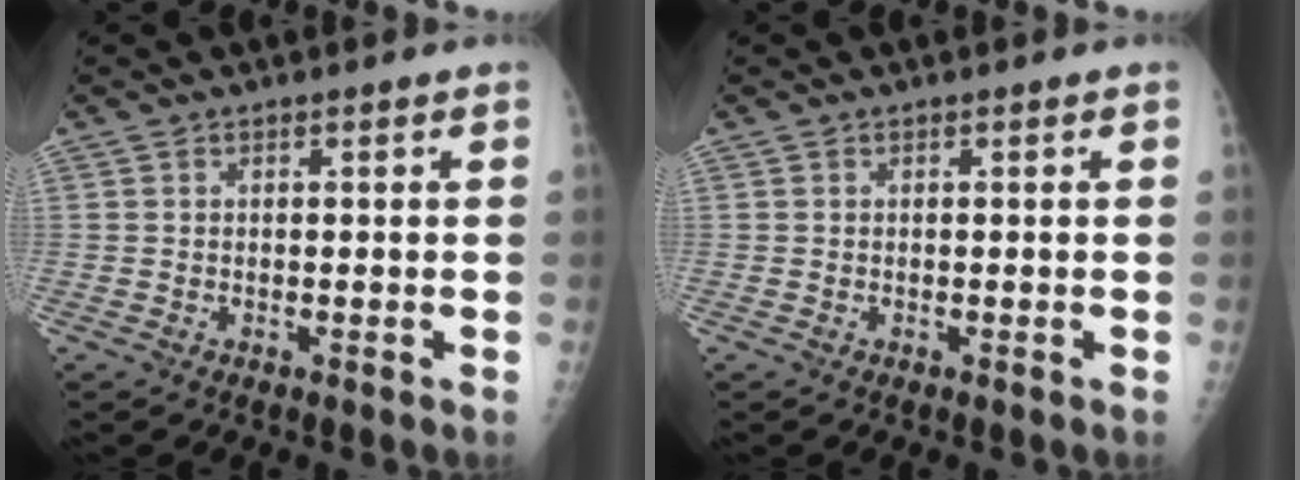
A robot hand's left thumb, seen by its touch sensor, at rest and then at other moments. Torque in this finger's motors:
{"motor_torque": [0.20, -0.15, 0.00, 0.00, 0.02]}